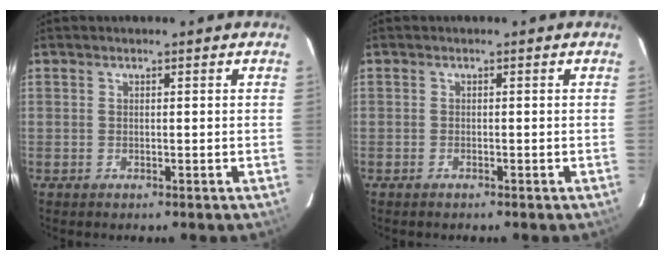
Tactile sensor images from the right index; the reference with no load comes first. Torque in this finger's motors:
{"motor_torque": [-0.08, -0.15, 0.07, 0.01]}